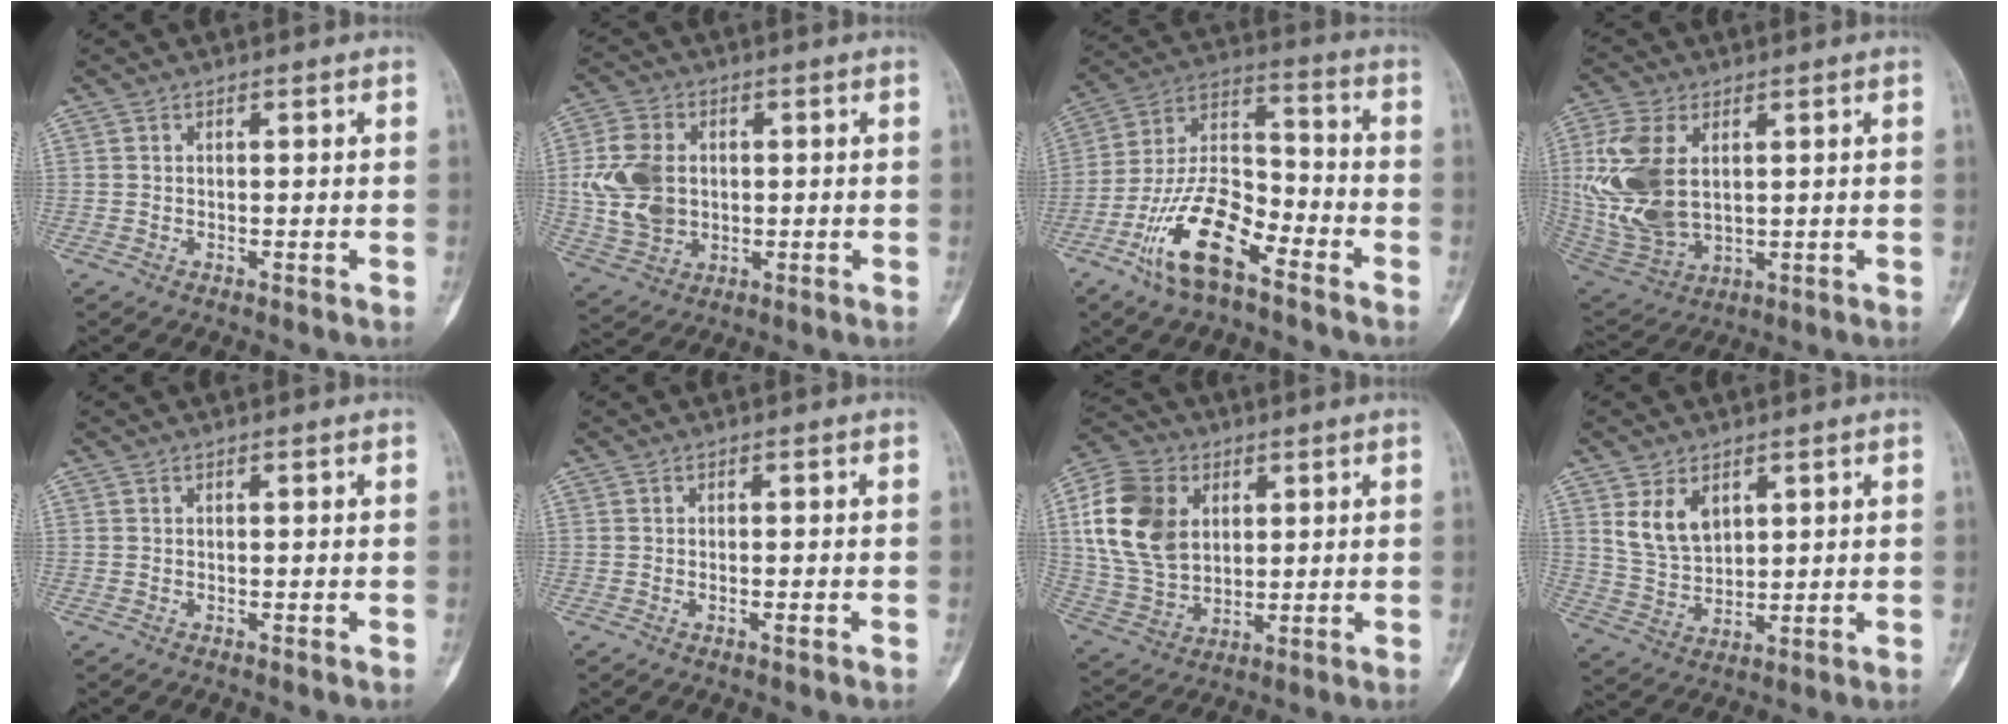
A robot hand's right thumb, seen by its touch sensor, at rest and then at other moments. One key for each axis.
{"total": 11.6, "fx": 0.7, "fy": 8.6, "fz": 7.7, "tx": -0.145, "ty": 0.002, "tz": 0.021}
{"total": 15.8, "fx": -8.9, "fy": 6.5, "fz": 11.4, "tx": -0.204, "ty": 0.064, "tz": -0.173}
{"total": 16.1, "fx": 2.6, "fy": 9.9, "fz": 12.4, "tx": -0.264, "ty": -0.014, "tz": 0.064}
{"total": 0.0}
{"total": 0.9, "fx": -0.4, "fy": 0.2, "fz": 0.8, "tx": -0.013, "ty": 0.004, "tz": -0.005}
{"total": 16.6, "fx": 4.1, "fy": 12.1, "fz": 10.5, "tx": -0.191, "ty": -0.004, "tz": 0.080}
{"total": 7.8, "fx": 3.5, "fy": 5.0, "fz": 4.8, "tx": -0.070, "ty": -0.019, "tz": 0.078}